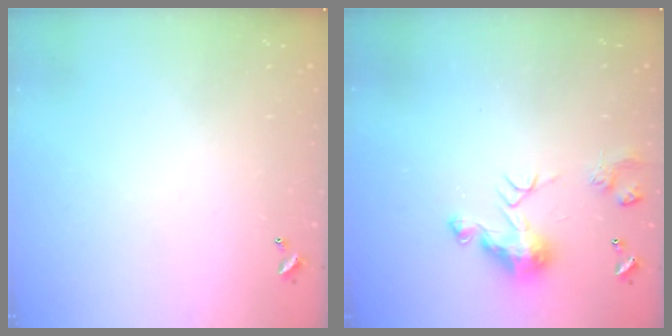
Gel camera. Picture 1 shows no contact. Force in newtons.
{"total": 7.8, "press": 7.7, "slide": 0.7}